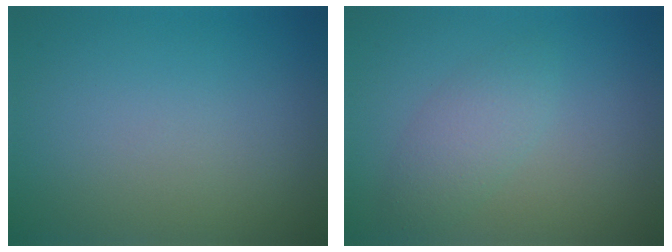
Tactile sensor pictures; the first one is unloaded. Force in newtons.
{"total": 2.4, "press": 2.4, "slide": 0.0}